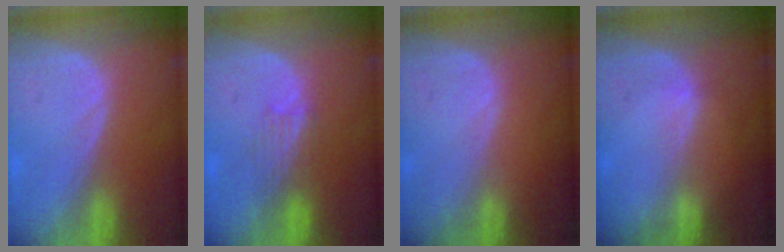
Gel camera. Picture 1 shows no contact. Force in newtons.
{"total": 3.4, "press": 3.3, "slide": 0.5}
{"total": 0.0}
{"total": 1.3, "press": 0.9, "slide": 0.9}